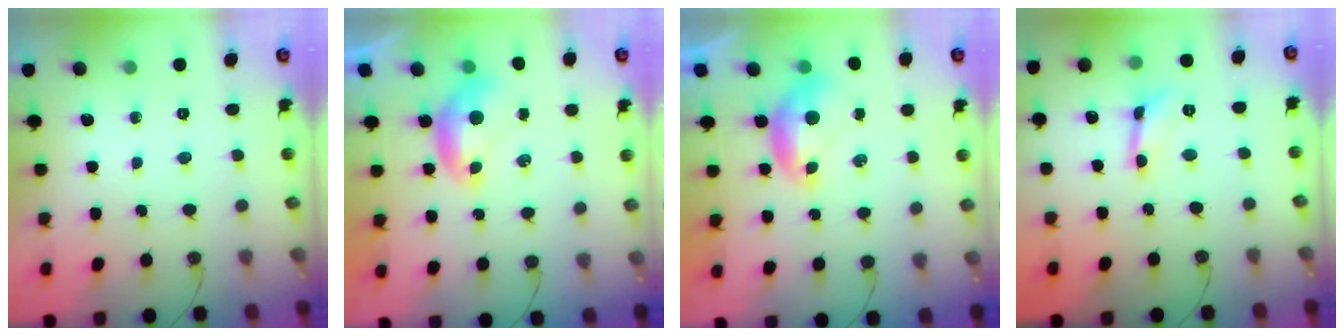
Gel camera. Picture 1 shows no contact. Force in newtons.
{"total": 0.0}
{"total": 0.0}
{"total": 0.0}